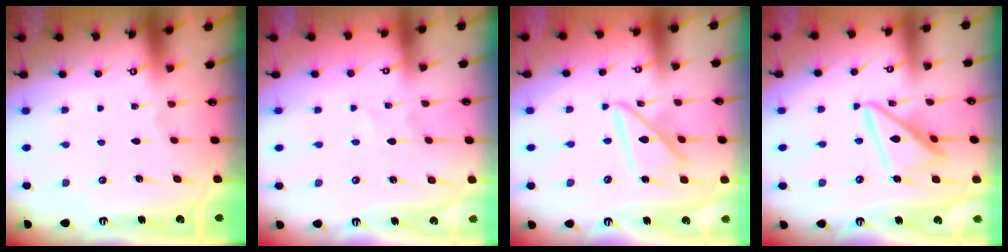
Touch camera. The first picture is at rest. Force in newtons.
{"total": 1.1, "press": 1.1, "slide": 0.1}
{"total": 13.3, "press": 13.2, "slide": 1.3}
{"total": 14.7, "press": 14.6, "slide": 1.5}